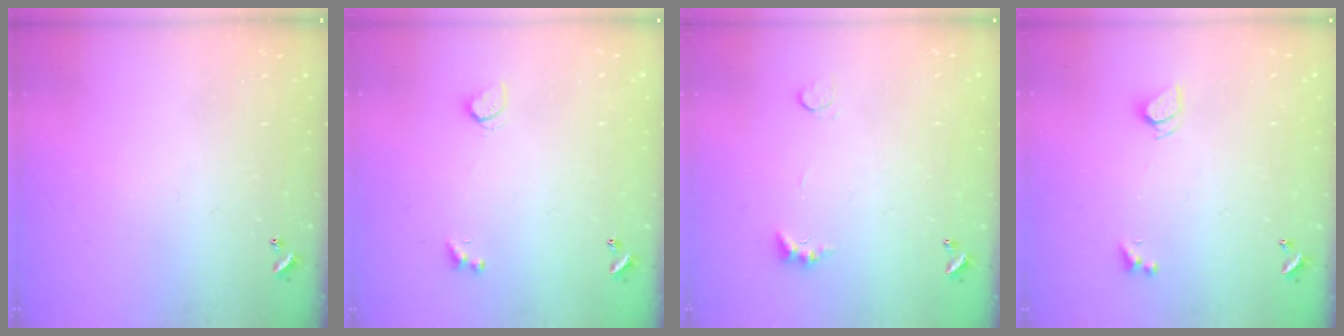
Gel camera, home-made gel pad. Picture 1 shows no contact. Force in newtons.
{"total": 1.3, "press": 1.2, "slide": 0.5}
{"total": 3.2, "press": 3.1, "slide": 0.8}
{"total": 2.0, "press": 1.9, "slide": 0.5}